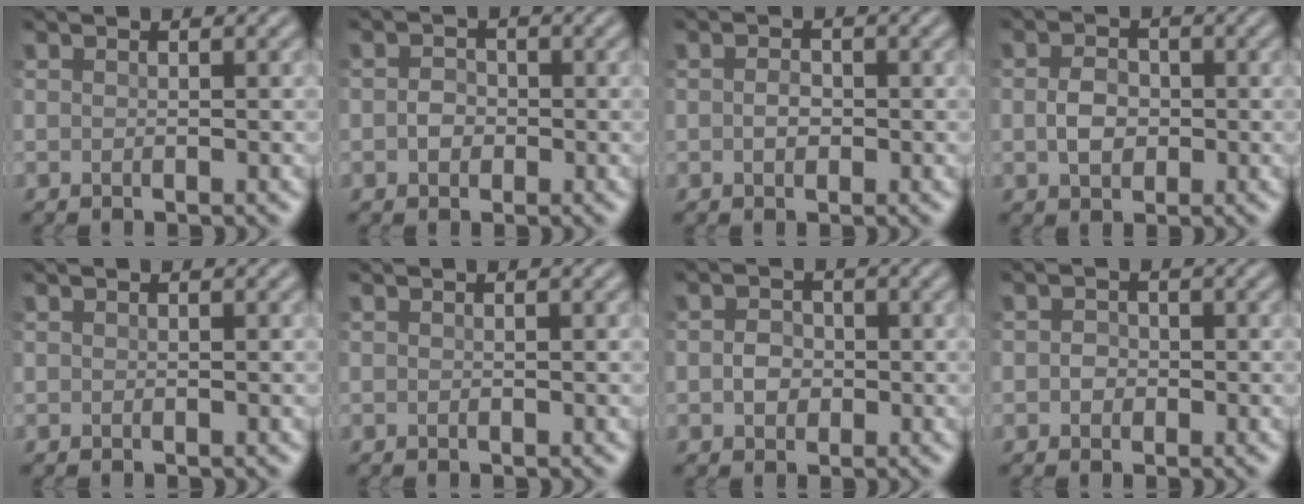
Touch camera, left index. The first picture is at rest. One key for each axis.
{"total": 1.7, "fx": -0.4, "fy": 1.5, "fz": 0.8, "tx": -0.015, "ty": 0.000, "tz": -0.011}
{"total": 1.5, "fx": -0.2, "fy": 1.1, "fz": 1.1, "tx": -0.021, "ty": 0.001, "tz": -0.007}
{"total": 2.9, "fx": -0.3, "fy": 2.2, "fz": 1.9, "tx": -0.039, "ty": 0.000, "tz": -0.009}
{"total": 0.0}
{"total": 0.0}
{"total": 2.1, "fx": -0.3, "fy": 1.8, "fz": 1.0, "tx": -0.017, "ty": 0.002, "tz": -0.010}
{"total": 1.4, "fx": -0.2, "fy": 1.3, "fz": 0.6, "tx": -0.005, "ty": 0.000, "tz": -0.009}